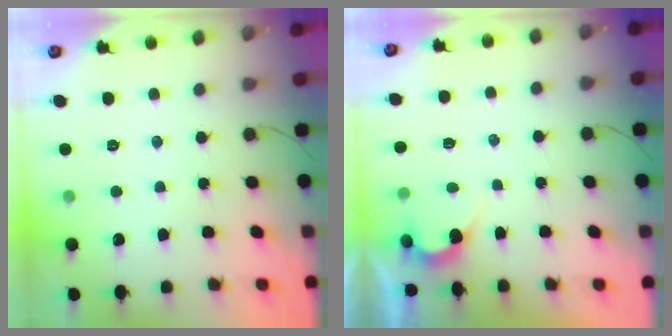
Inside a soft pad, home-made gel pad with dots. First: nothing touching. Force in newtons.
{"total": 3.0, "press": 3.0, "slide": 0.1}